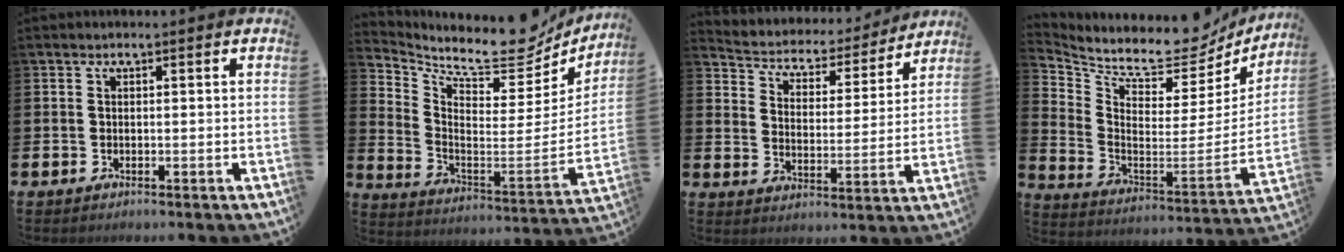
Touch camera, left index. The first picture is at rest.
{"total": 9.5, "force": [8.2, 3.0, 3.6], "torque": [-0.071, -0.082, 0.133]}
{"total": 4.5, "force": [4.1, 1.8, 0.7], "torque": [-0.042, -0.037, 0.062]}
{"total": 8.0, "force": [7.2, 2.8, 2.1], "torque": [-0.060, -0.076, 0.115]}